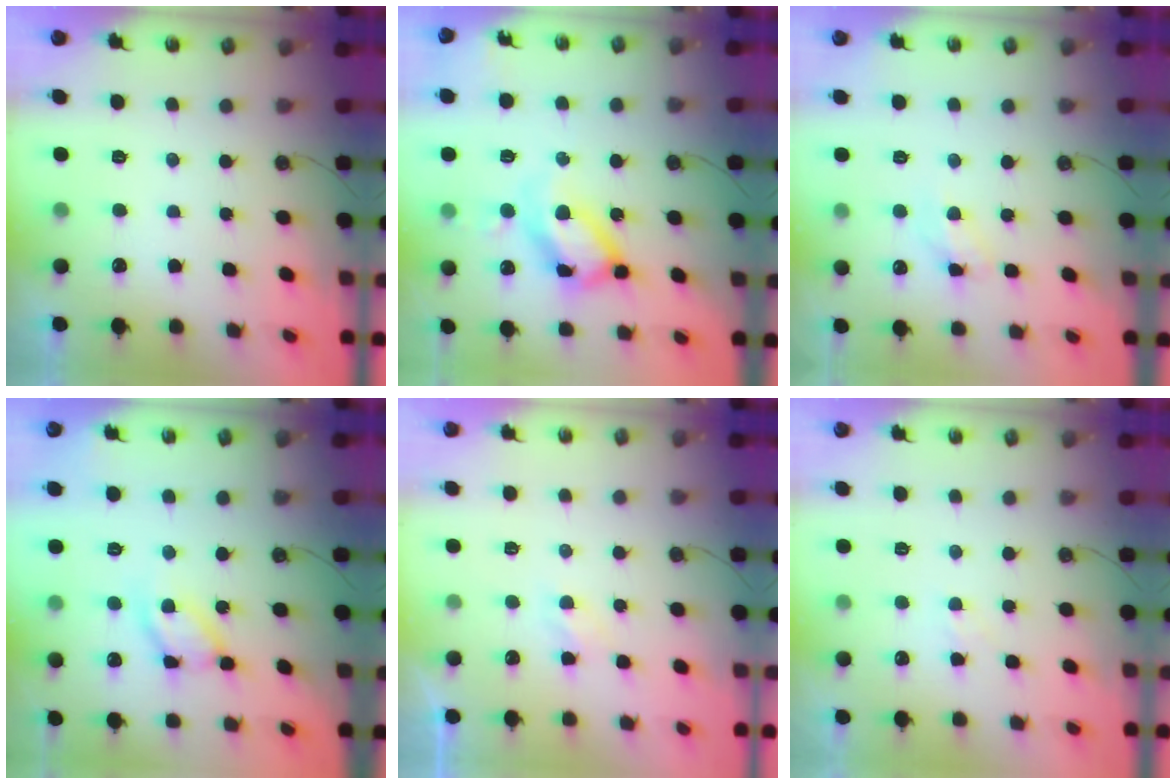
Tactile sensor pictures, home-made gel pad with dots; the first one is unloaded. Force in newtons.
{"total": 18.7, "press": 18.5, "slide": 2.1}
{"total": 8.6, "press": 8.6, "slide": 0.6}
{"total": 11.6, "press": 11.6, "slide": 1.3}
{"total": 2.3, "press": 2.3, "slide": 0.4}
{"total": 4.5, "press": 4.4, "slide": 0.5}